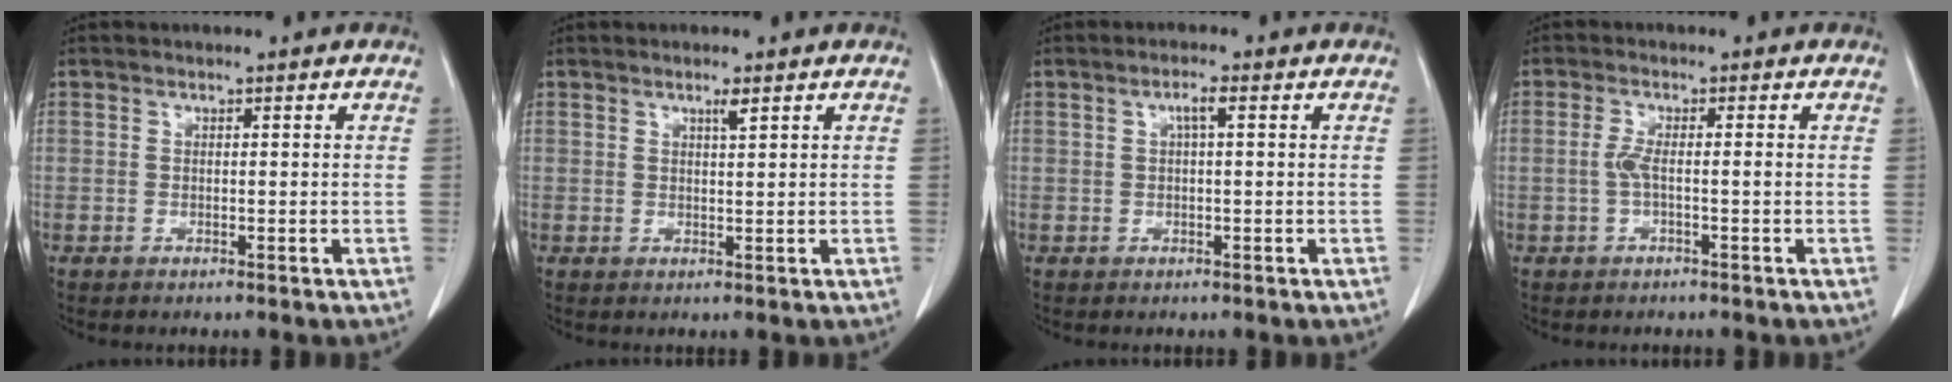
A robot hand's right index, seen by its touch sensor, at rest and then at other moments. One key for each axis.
{"total": 1.4, "fx": 0.9, "fy": 0.0, "fz": 1.1, "tx": -0.020, "ty": -0.003, "tz": 0.017}
{"total": 1.8, "fx": 0.5, "fy": 0.1, "fz": 1.7, "tx": -0.033, "ty": 0.004, "tz": 0.007}
{"total": 2.1, "fx": -0.4, "fy": 0.1, "fz": 2.0, "tx": -0.037, "ty": 0.004, "tz": -0.007}